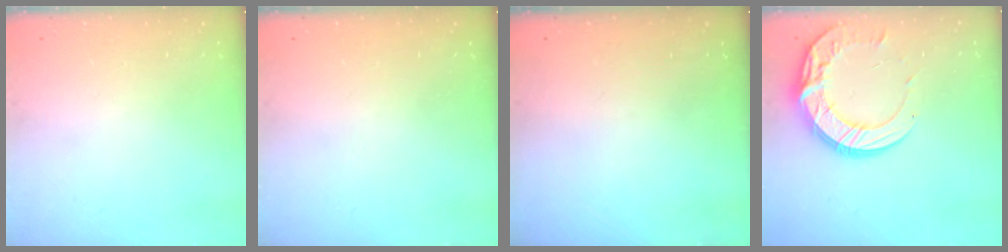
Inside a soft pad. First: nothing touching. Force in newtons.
{"total": 0.0}
{"total": 0.0}
{"total": 15.2, "press": 15.2, "slide": 1.3}